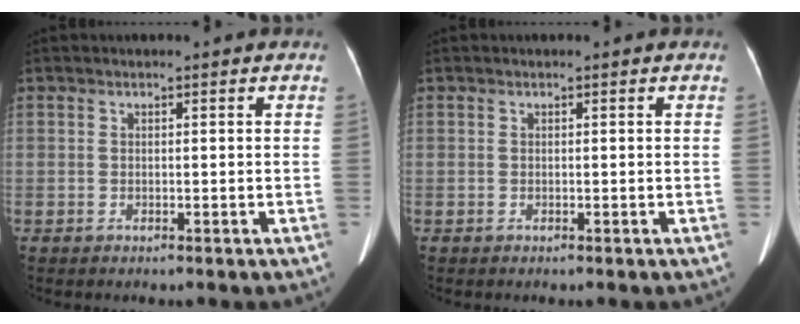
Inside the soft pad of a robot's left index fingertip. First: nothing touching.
{"total": 0.0}